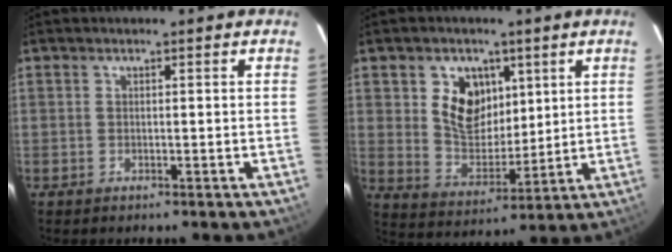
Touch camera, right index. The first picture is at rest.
{"total": 10.4, "force": [3.9, 7.7, 5.8], "torque": [-0.110, 0.003, 0.082]}